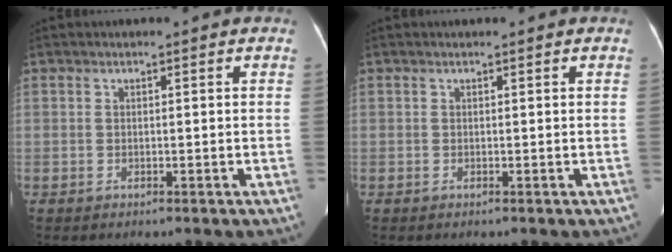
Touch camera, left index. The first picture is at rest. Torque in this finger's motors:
{"motor_torque": [0.06, 0.11, 0.03, 0.01]}